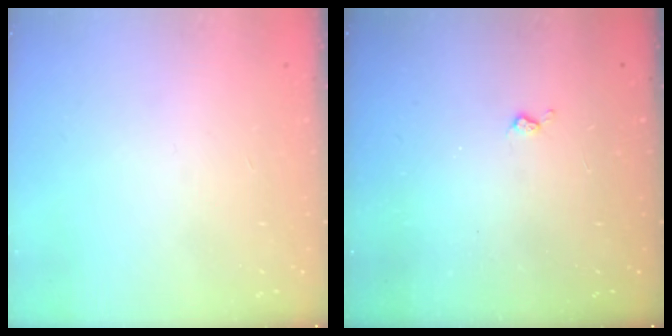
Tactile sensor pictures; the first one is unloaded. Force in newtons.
{"total": 2.8, "press": 2.7, "slide": 0.5}